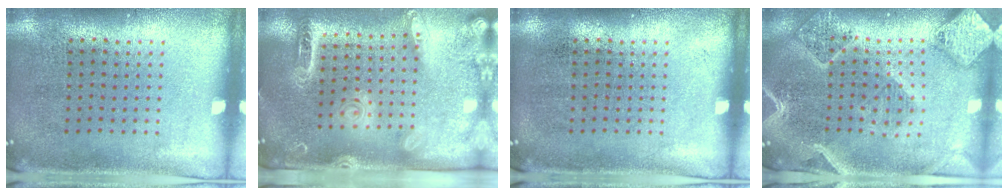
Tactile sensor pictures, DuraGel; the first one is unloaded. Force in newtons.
{"total": 2.5, "press": 2.0, "slide": 1.6}
{"total": 0.0}
{"total": 2.7, "press": 2.4, "slide": 1.3}